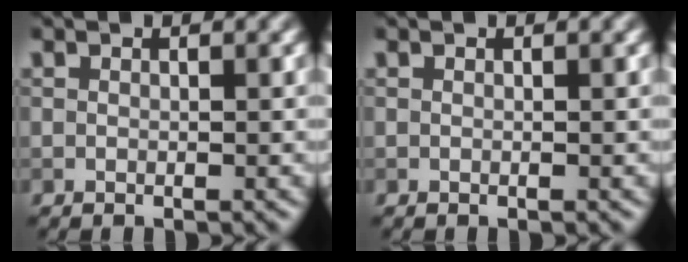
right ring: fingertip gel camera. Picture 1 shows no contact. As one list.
[{"total": 0.0}]